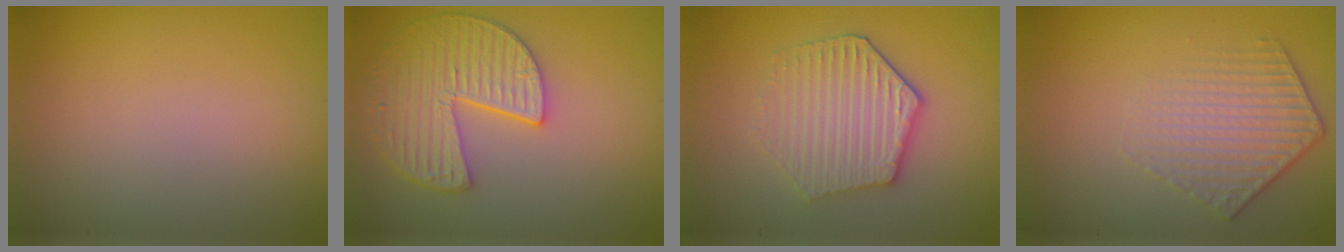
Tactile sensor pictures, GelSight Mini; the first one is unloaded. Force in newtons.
{"total": 4.9, "press": 4.7, "slide": 1.6}
{"total": 4.3, "press": 4.0, "slide": 1.8}
{"total": 4.3, "press": 3.1, "slide": 3.1}